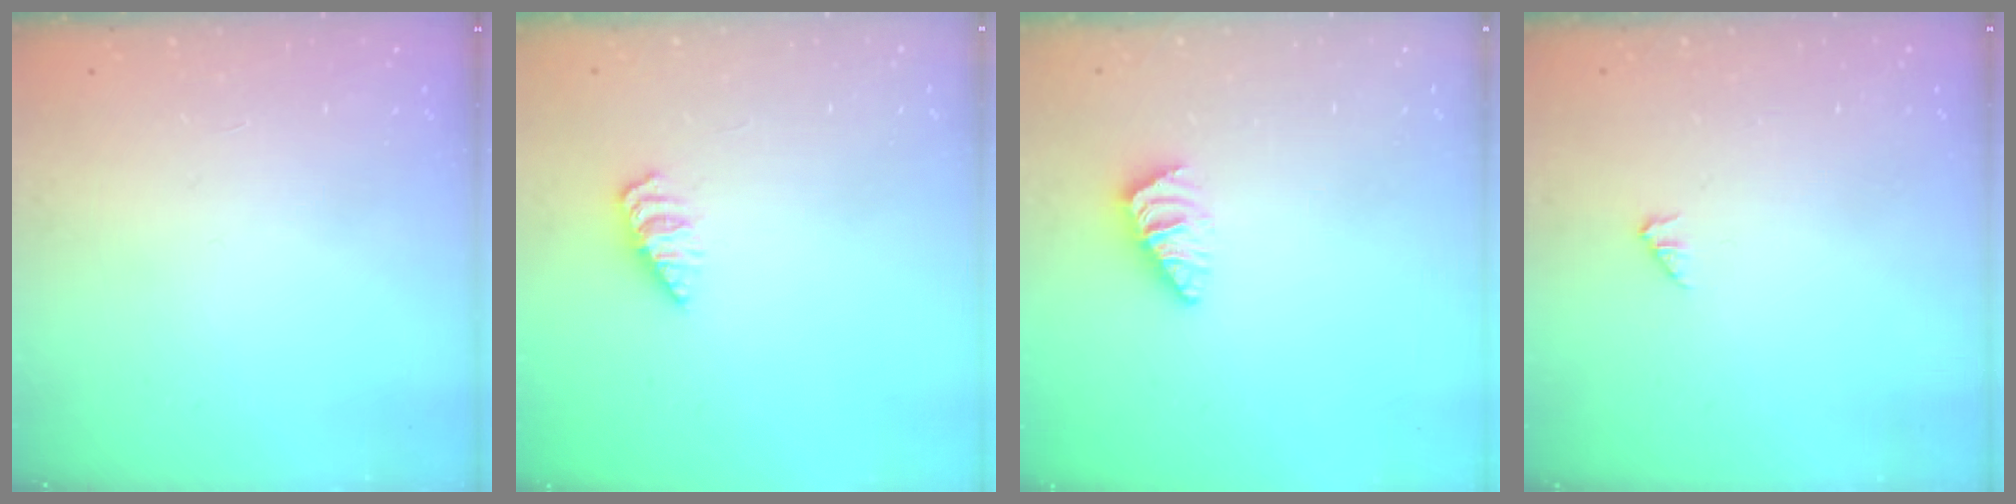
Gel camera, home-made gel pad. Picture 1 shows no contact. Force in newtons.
{"total": 2.5, "press": 2.5, "slide": 0.3}
{"total": 1.1, "press": 1.0, "slide": 0.3}
{"total": 0.0}